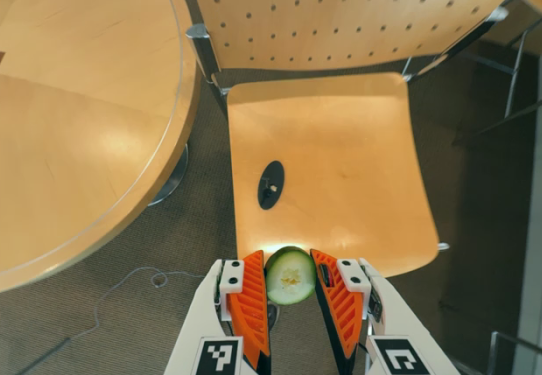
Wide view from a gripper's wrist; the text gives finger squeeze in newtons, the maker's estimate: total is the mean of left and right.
{"total": 6.2, "left": 6.0, "right": 6.4}